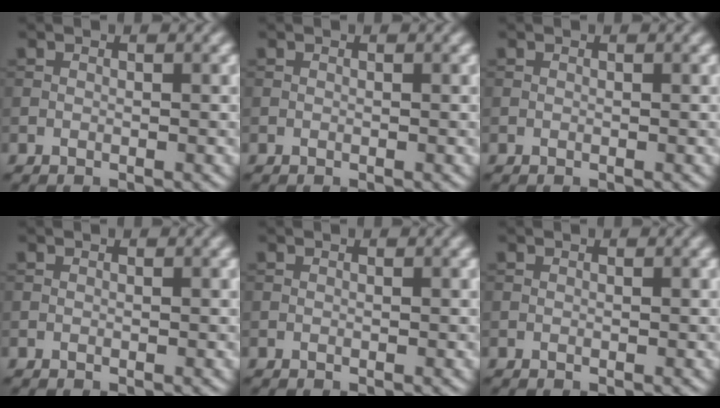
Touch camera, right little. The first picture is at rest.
{"total": 0.0}
{"total": 0.0}
{"total": 0.0}
{"total": 0.0}
{"total": 0.0}